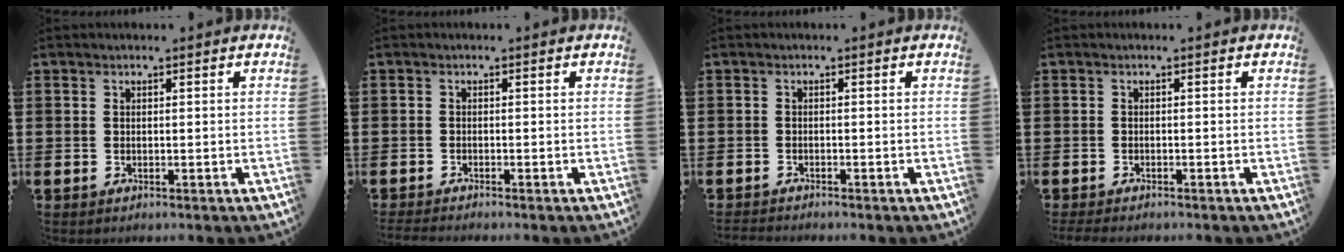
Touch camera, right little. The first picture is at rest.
{"total": 0.7, "force": [-0.6, 0.0, 0.3], "torque": [-0.004, -0.002, -0.013]}
{"total": 0.7, "force": [-0.7, 0.0, 0.0], "torque": [-0.002, -0.003, -0.014]}
{"total": 0.8, "force": [-0.7, 0.2, 0.3], "torque": [-0.007, -0.002, -0.014]}